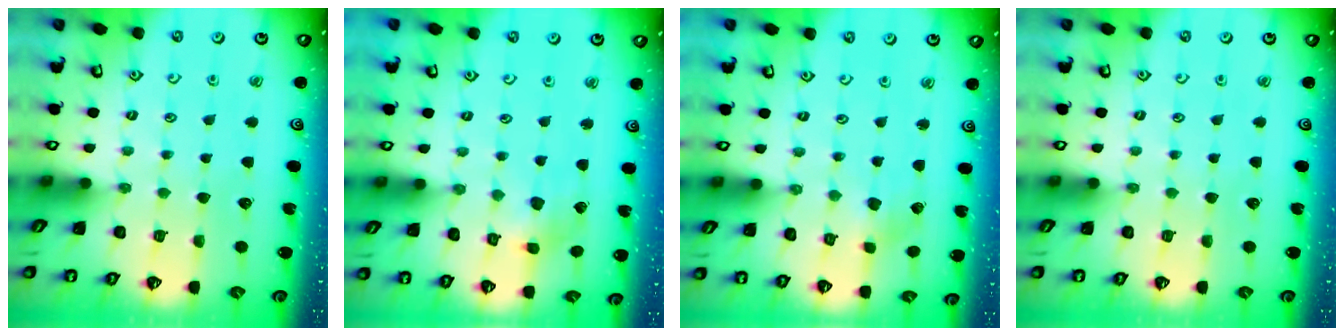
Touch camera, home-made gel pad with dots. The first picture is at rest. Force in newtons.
{"total": 4.8, "press": 4.7, "slide": 0.6}
{"total": 2.3, "press": 2.3, "slide": 0.3}
{"total": 0.0}